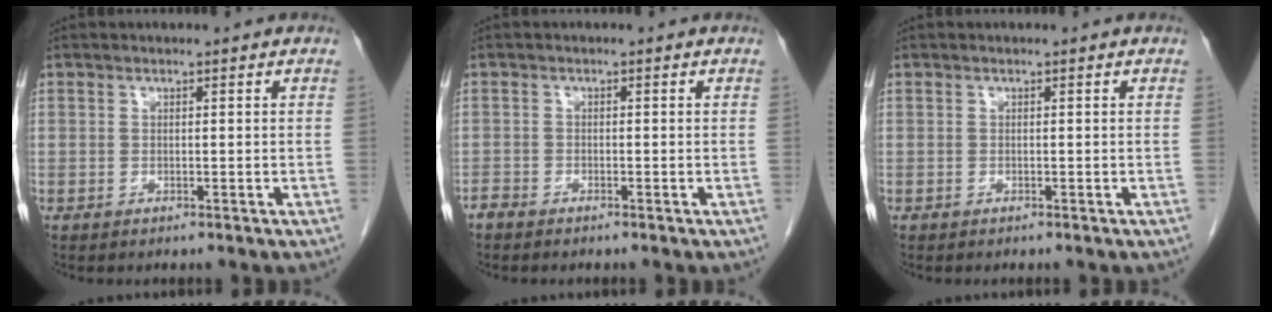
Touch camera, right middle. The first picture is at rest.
{"total": 1.1, "force": [-1.1, 0.2, 0.2], "torque": [-0.008, -0.001, -0.022]}
{"total": 0.0}